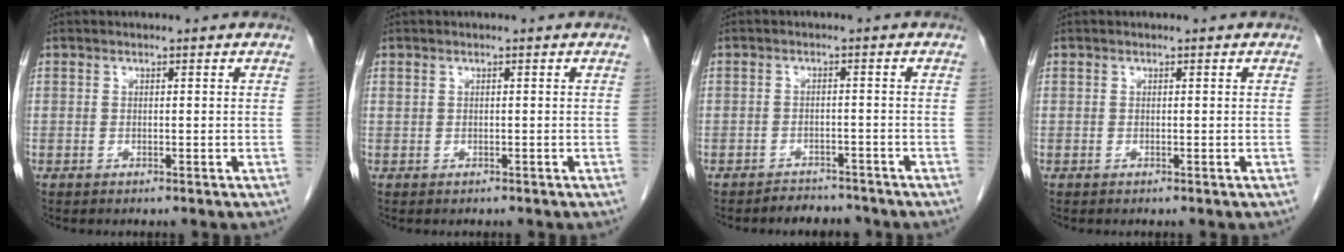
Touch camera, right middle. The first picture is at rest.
{"total": 0.0}
{"total": 3.6, "force": [-3.3, 1.4, -0.2], "torque": [0.003, 0.002, -0.049]}
{"total": 0.0}